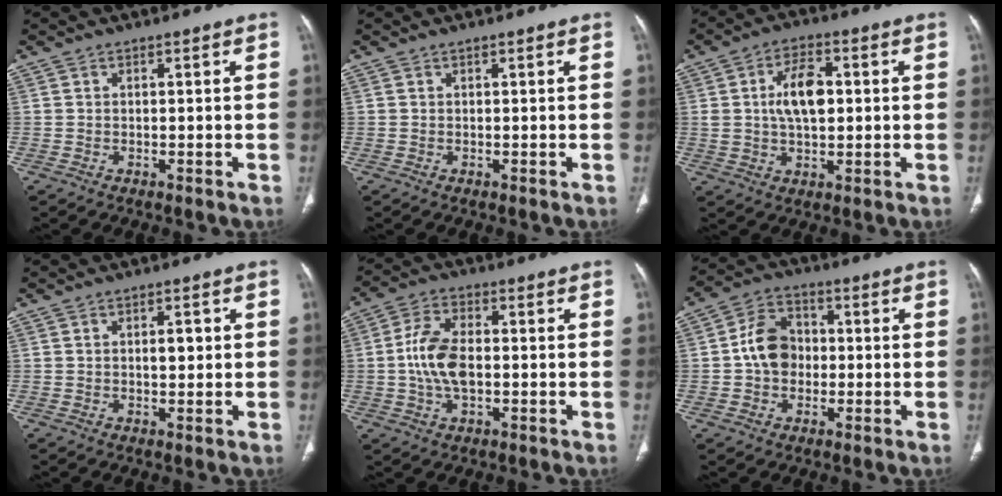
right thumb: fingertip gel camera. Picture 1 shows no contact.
{"total": 0.0}
{"total": 9.0, "force": [1.2, 5.0, 7.4], "torque": [-0.117, 0.006, 0.022]}
{"total": 2.5, "force": [0.3, 1.3, 2.1], "torque": [-0.025, 0.001, 0.003]}
{"total": 9.1, "force": [-0.5, 5.0, 7.6], "torque": [-0.147, 0.011, -0.014]}
{"total": 8.7, "force": [-0.3, 6.9, 5.3], "torque": [-0.070, 0.022, -0.015]}